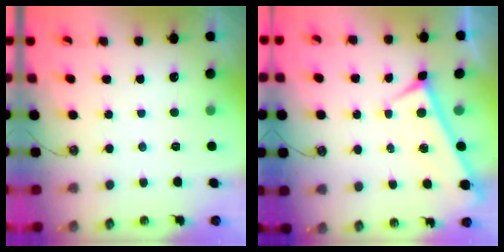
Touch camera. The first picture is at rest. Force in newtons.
{"total": 0.0}